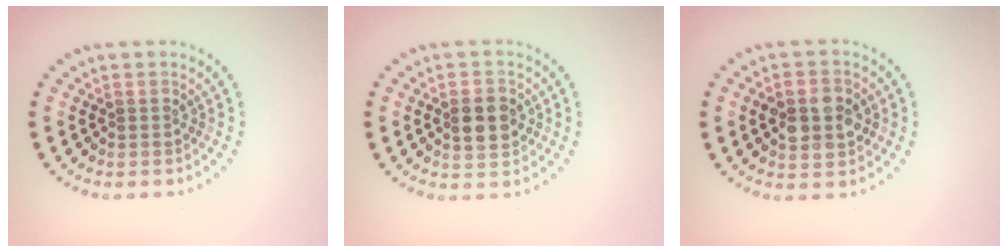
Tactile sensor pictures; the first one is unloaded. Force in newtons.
{"total": 3.5, "press": 3.5, "slide": 0.1}
{"total": 4.4, "press": 4.4, "slide": 0.1}